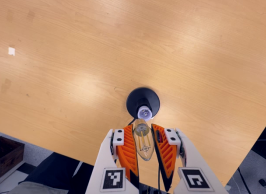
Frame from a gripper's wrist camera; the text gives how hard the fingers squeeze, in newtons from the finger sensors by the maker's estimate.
{"total": 18.7, "left": 20.2, "right": 17.1}